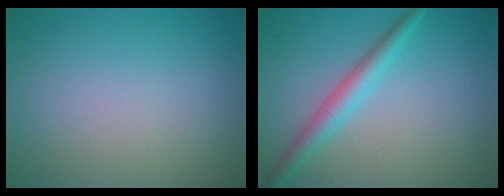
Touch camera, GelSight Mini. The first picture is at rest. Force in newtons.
{"total": 3.0, "press": 3.0, "slide": 0.1}